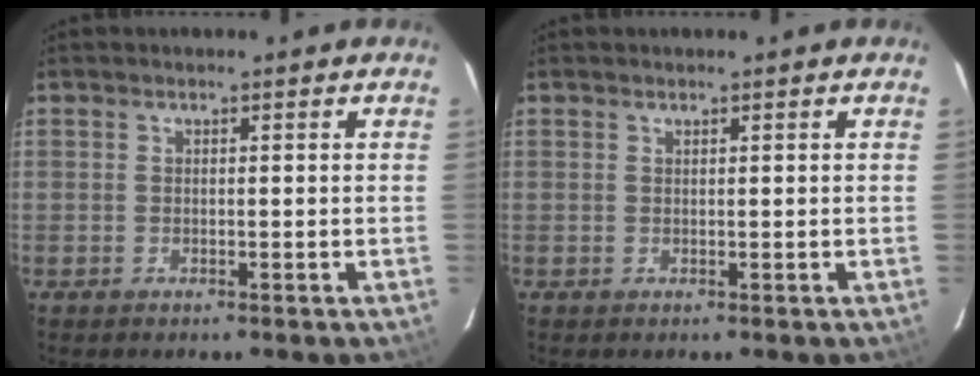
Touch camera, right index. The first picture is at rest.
{"total": 0.0}